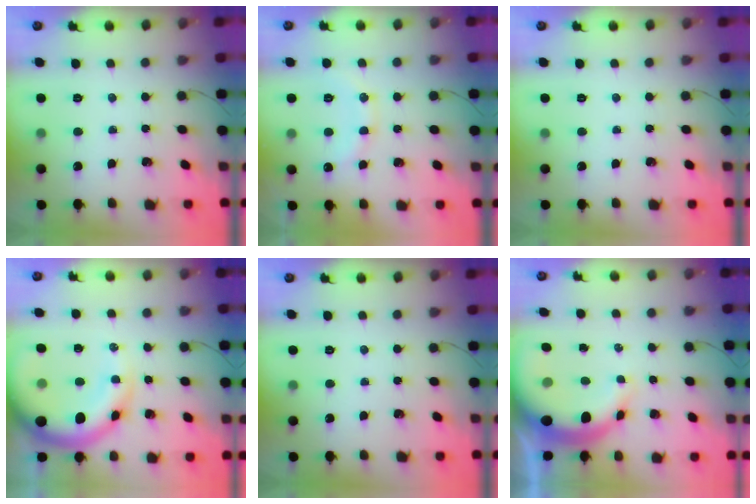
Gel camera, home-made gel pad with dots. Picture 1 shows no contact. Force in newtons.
{"total": 11.1, "press": 11.1, "slide": 1.0}
{"total": 0.0}
{"total": 12.6, "press": 12.1, "slide": 3.4}
{"total": 0.0}
{"total": 11.6, "press": 11.4, "slide": 2.3}